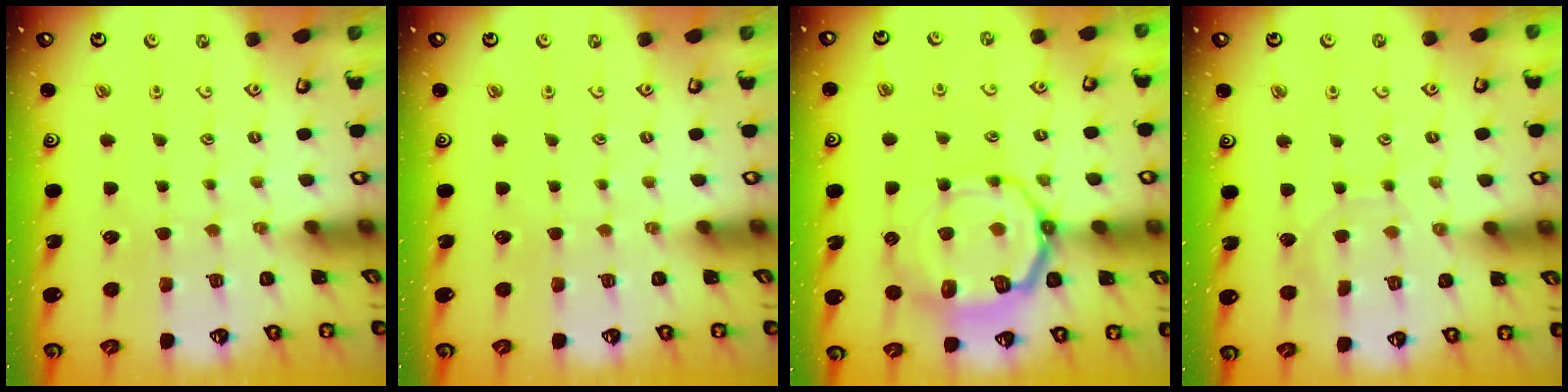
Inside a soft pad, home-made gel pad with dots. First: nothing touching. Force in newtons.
{"total": 0.0}
{"total": 14.4, "press": 14.1, "slide": 3.0}
{"total": 6.3, "press": 6.3, "slide": 0.7}